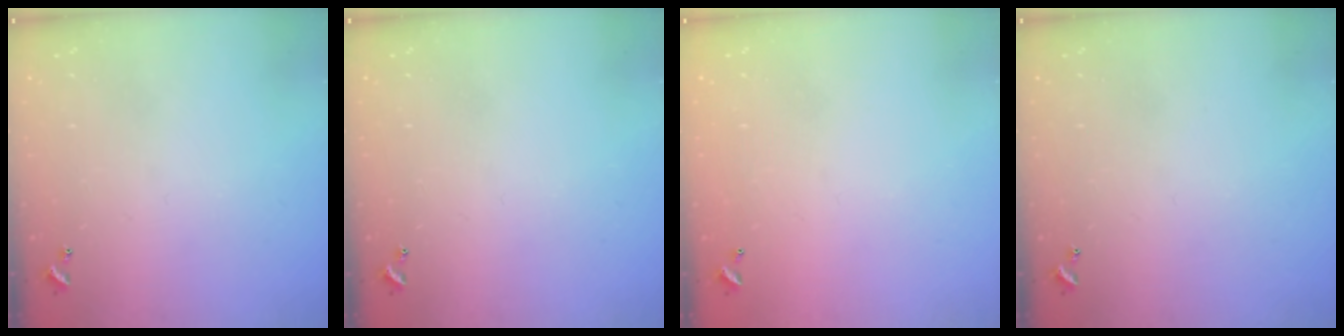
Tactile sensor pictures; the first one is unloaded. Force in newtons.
{"total": 0.0}
{"total": 2.9, "press": 2.9, "slide": 0.1}
{"total": 0.0}